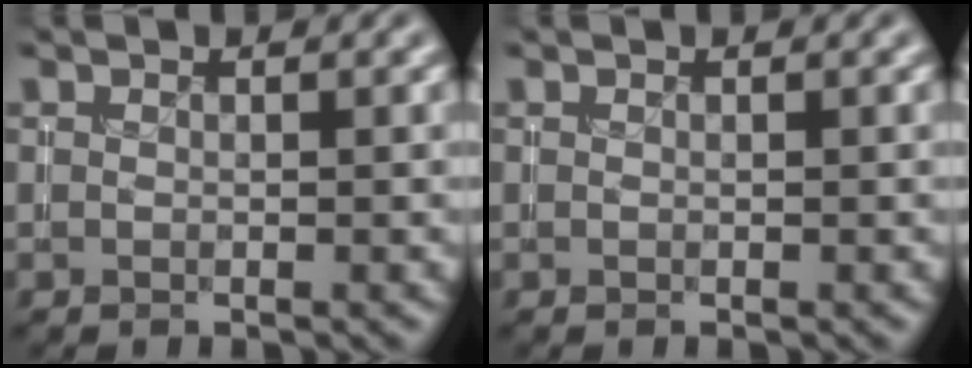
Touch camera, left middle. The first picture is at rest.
{"total": 0.0}